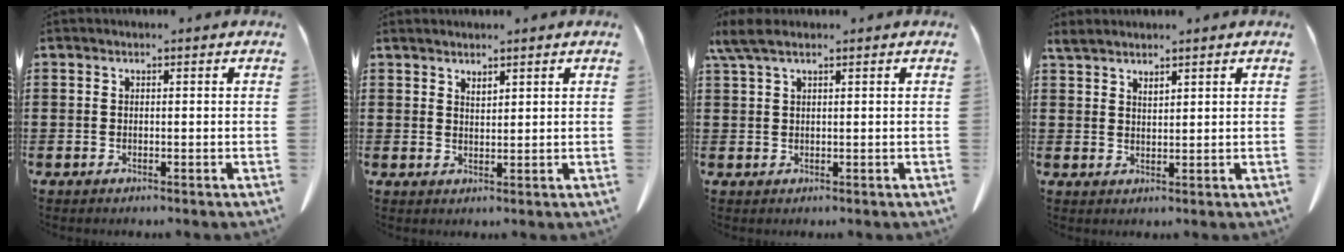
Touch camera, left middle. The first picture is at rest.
{"total": 1.6, "force": [1.5, 0.2, 0.4], "torque": [-0.009, 0.001, 0.029]}
{"total": 3.3, "force": [2.0, 0.7, 2.5], "torque": [-0.060, 0.000, 0.034]}
{"total": 2.1, "force": [2.0, 0.2, 0.5], "torque": [-0.013, 0.000, 0.038]}